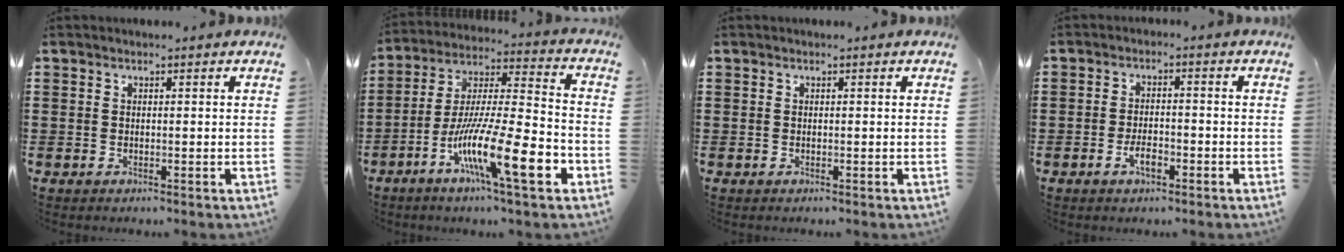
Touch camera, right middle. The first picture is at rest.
{"total": 15.8, "force": [-7.8, 2.5, 13.5], "torque": [-0.255, -0.004, -0.136]}
{"total": 0.0}
{"total": 3.1, "force": [-1.5, 1.2, 2.4], "torque": [-0.042, 0.005, -0.028]}